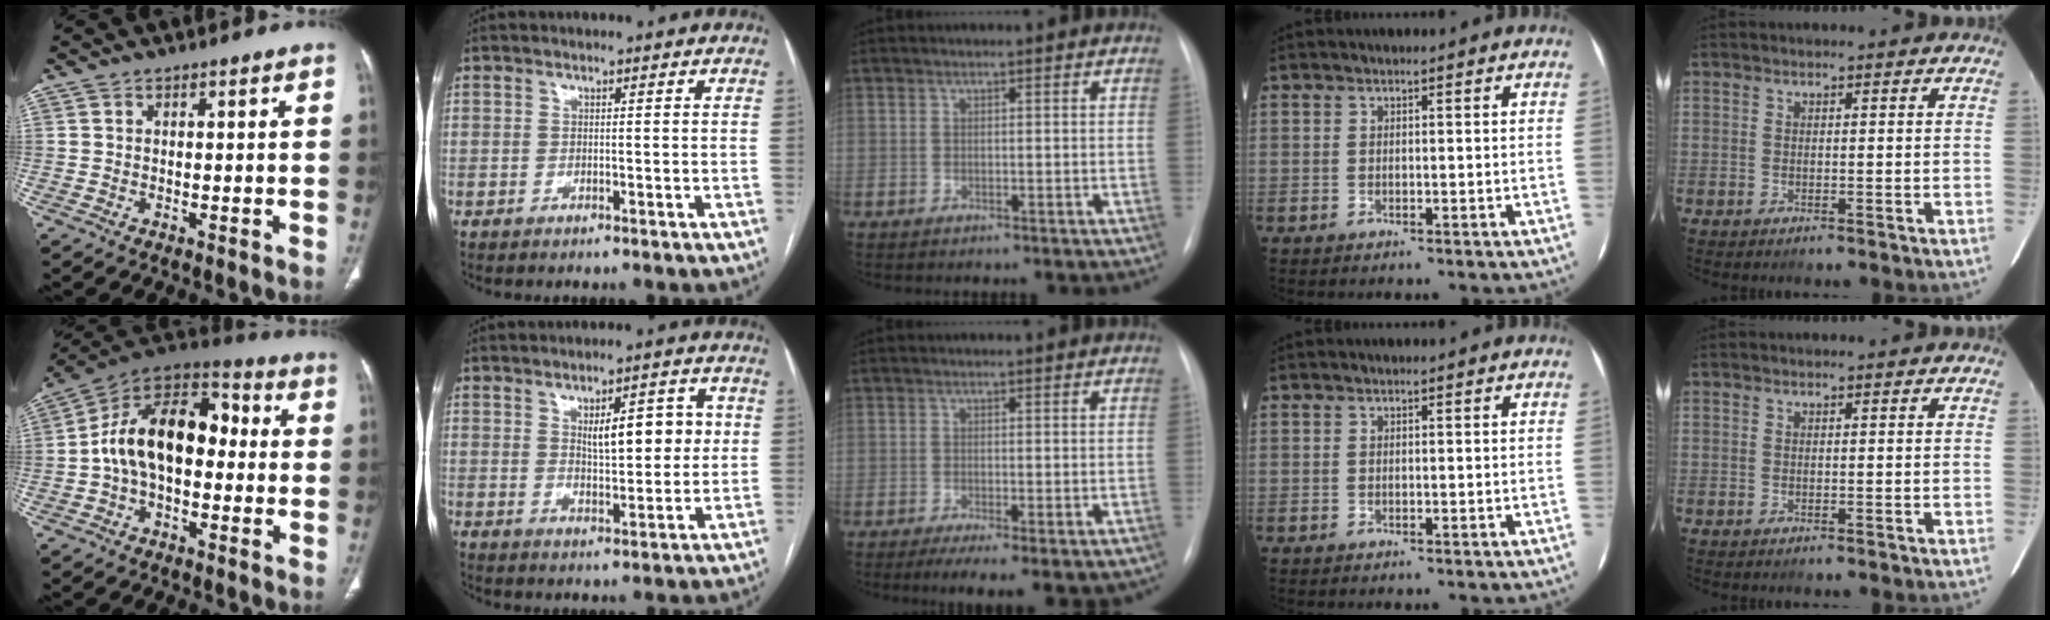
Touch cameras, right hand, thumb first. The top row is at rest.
{"thumb": {"total": 17.4, "force": [-0.4, 10.6, 13.8], "torque": [-0.208, 0.051, -0.020]}, "index": {"total": 8.1, "force": [1.9, 2.8, 7.3], "torque": [-0.106, 0.011, 0.033]}, "middle": {"total": 7.6, "force": [-4.5, 2.5, 5.6], "torque": [-0.077, -0.013, -0.067]}}